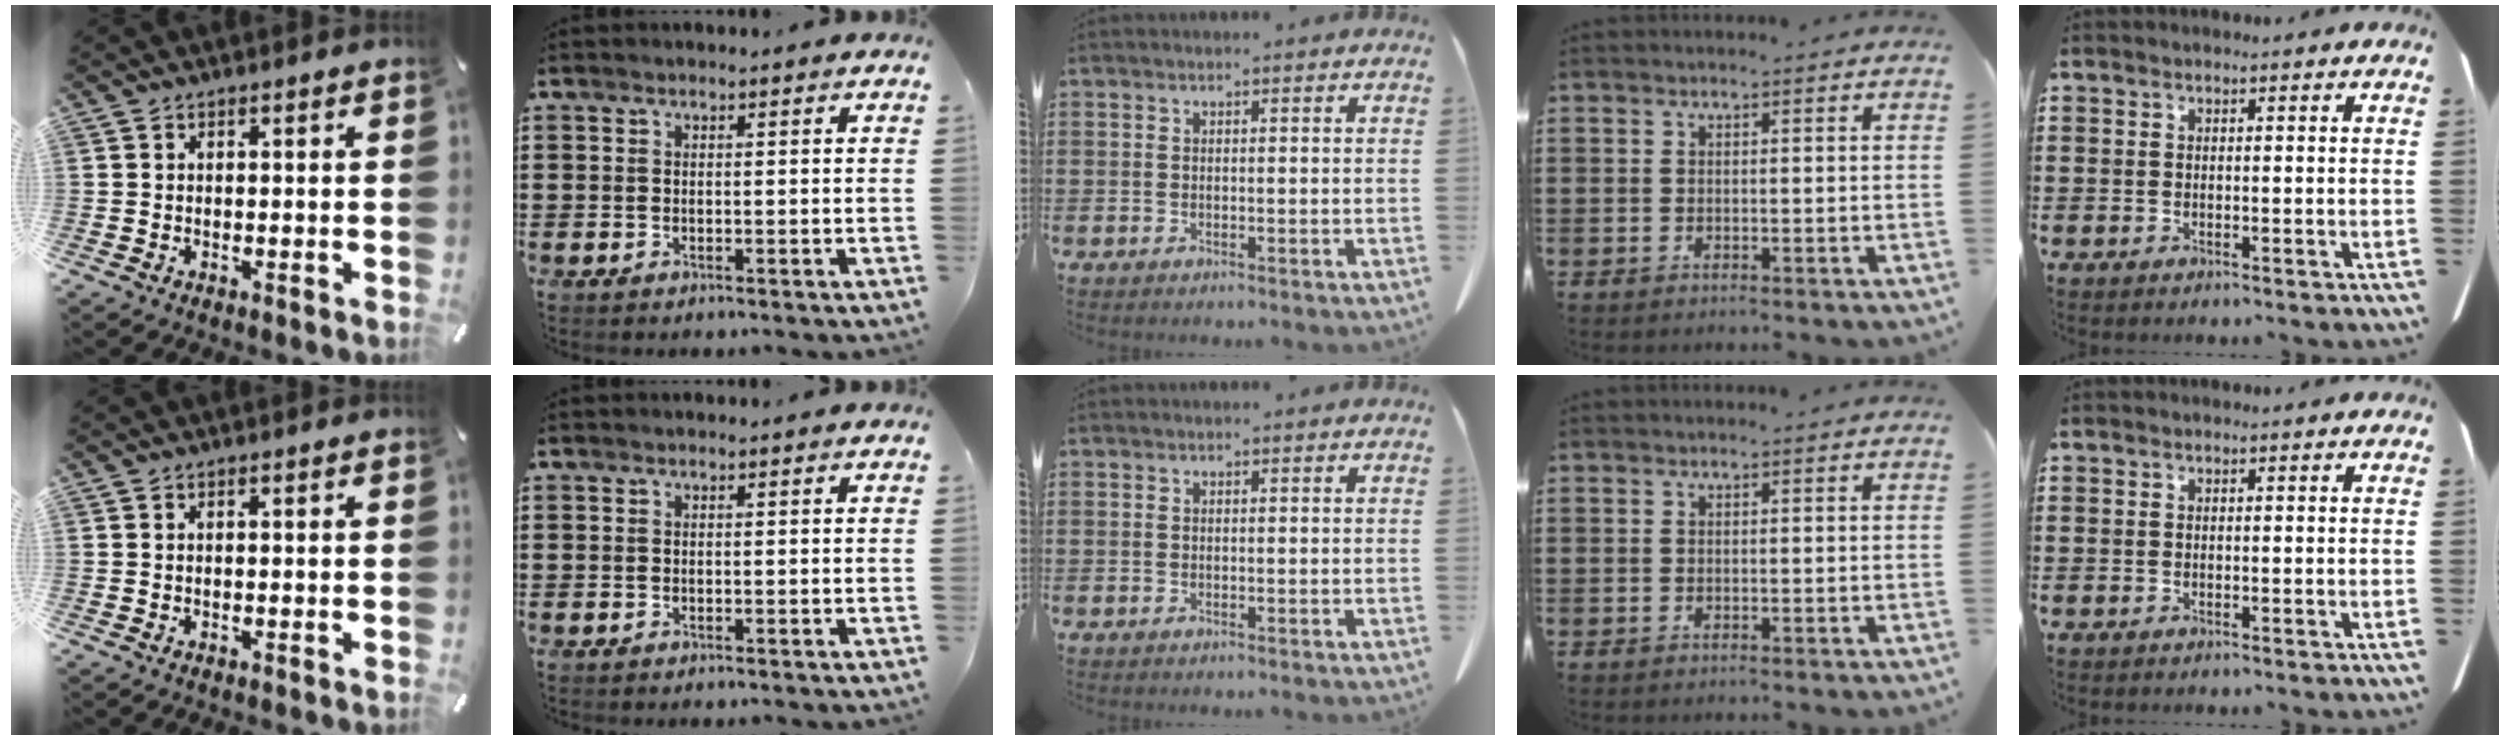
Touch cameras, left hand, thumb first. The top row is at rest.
{}